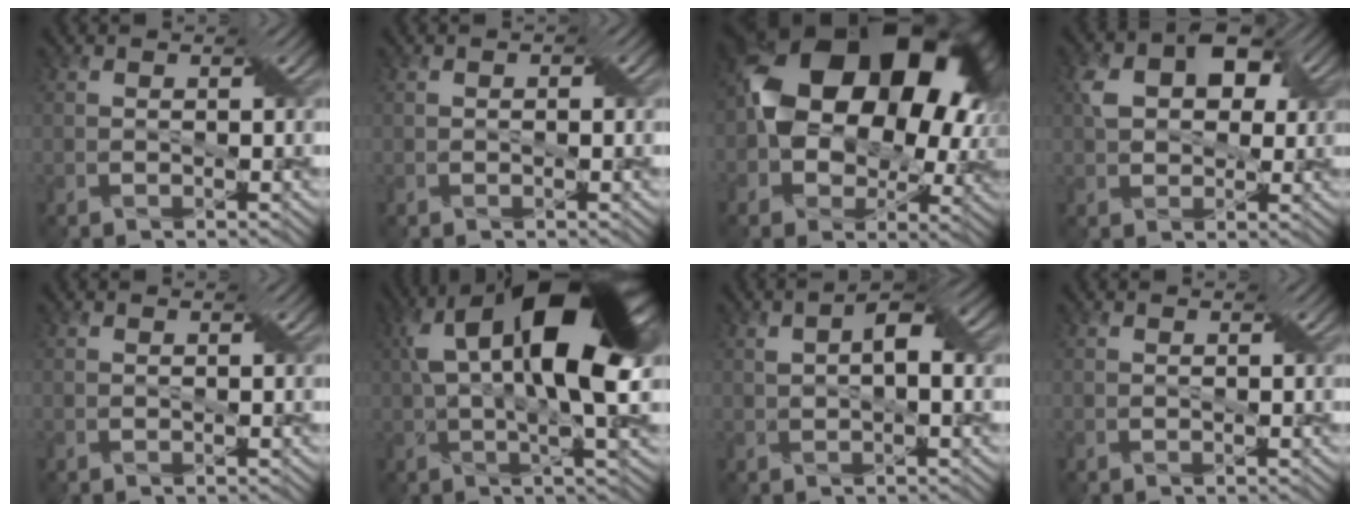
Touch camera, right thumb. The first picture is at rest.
{"total": 0.8, "force": [0.1, 0.5, 0.7], "torque": [-0.009, 0.002, 0.000]}
{"total": 19.0, "force": [3.5, 13.1, 13.3], "torque": [-0.217, -0.004, 0.075]}
{"total": 7.3, "force": [2.3, 4.9, 4.9], "torque": [-0.094, 0.007, 0.039]}
{"total": 0.0}
{"total": 17.1, "force": [4.8, 6.3, 15.2], "torque": [-0.281, 0.014, 0.077]}
{"total": 4.1, "force": [0.8, 1.9, 3.6], "torque": [-0.070, 0.008, 0.013]}
{"total": 0.0}